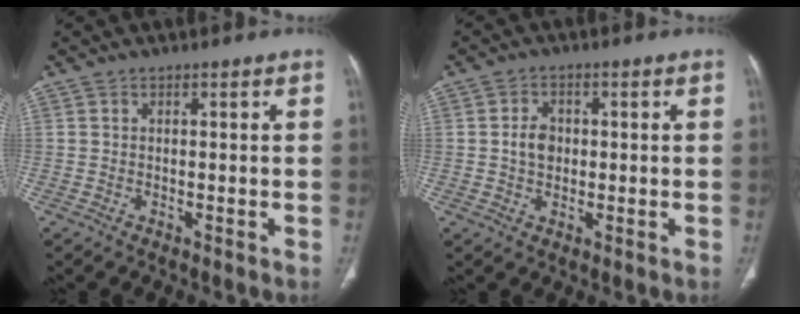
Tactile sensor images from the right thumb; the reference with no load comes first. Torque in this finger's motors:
{"motor_torque": [0.61, 1.34, 0.70, -0.51, 0.02]}